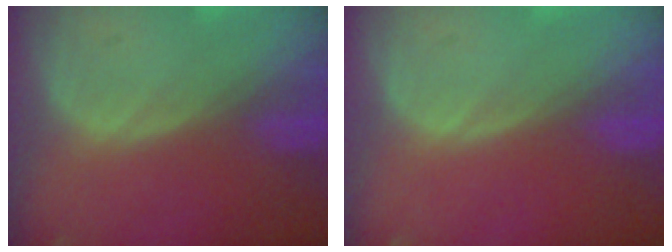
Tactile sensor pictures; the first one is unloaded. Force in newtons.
{"total": 0.0}